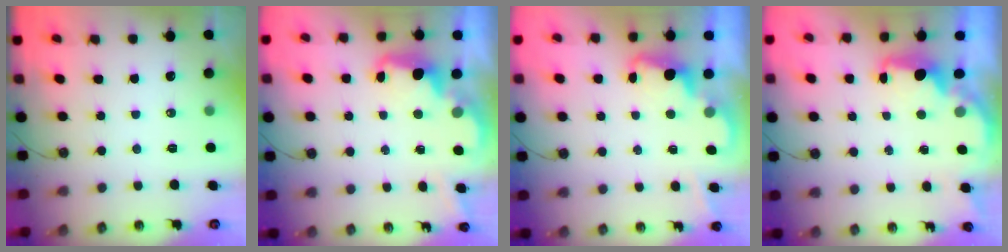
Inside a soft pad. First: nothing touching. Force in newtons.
{"total": 2.4, "press": 2.4, "slide": 0.5}
{"total": 2.3, "press": 2.3, "slide": 0.5}
{"total": 2.8, "press": 2.6, "slide": 0.9}